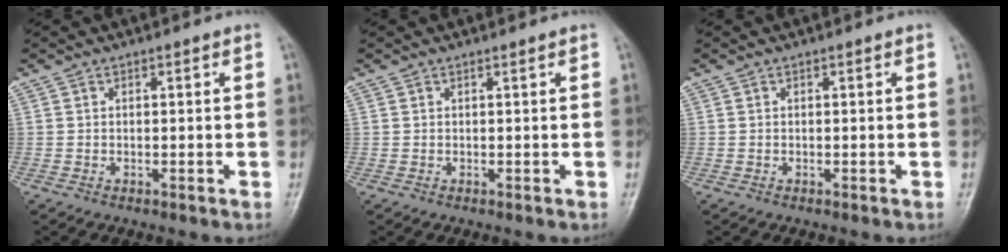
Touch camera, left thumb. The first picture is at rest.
{"total": 0.0}
{"total": 0.0}